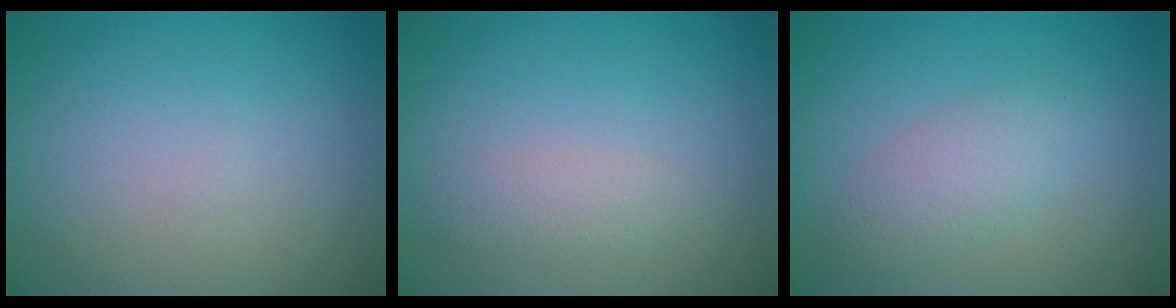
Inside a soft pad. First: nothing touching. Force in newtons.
{"total": 1.5, "press": 1.5, "slide": 0.1}
{"total": 2.8, "press": 2.8, "slide": 0.0}